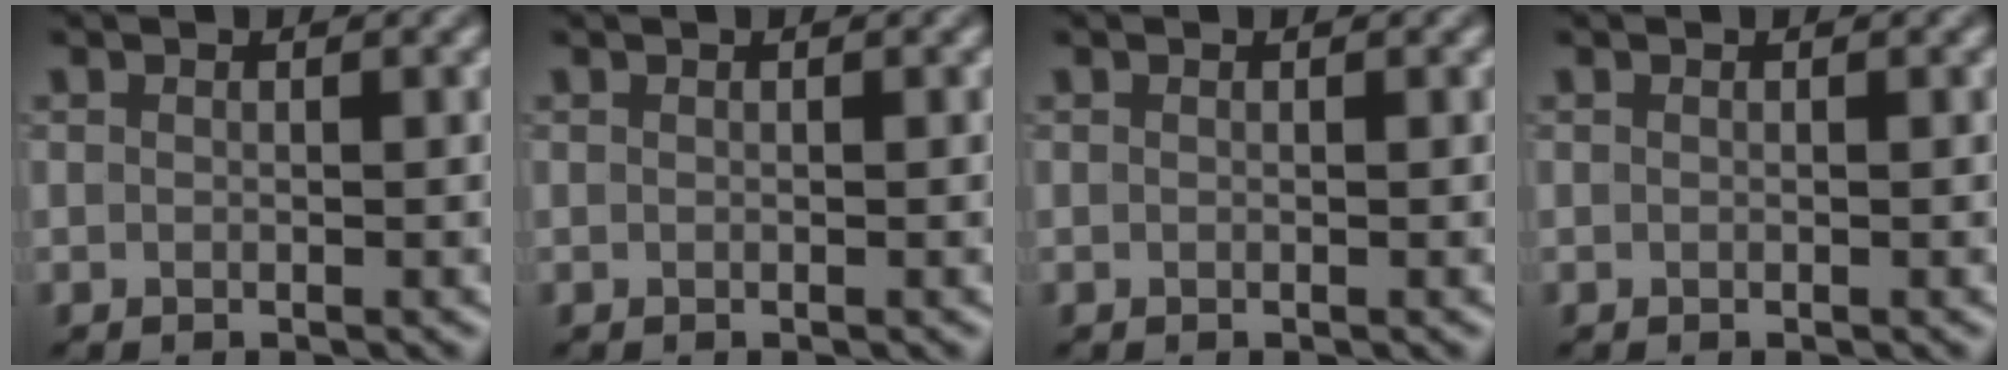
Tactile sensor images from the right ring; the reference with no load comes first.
{"total": 0.0}
{"total": 0.0}
{"total": 0.0}